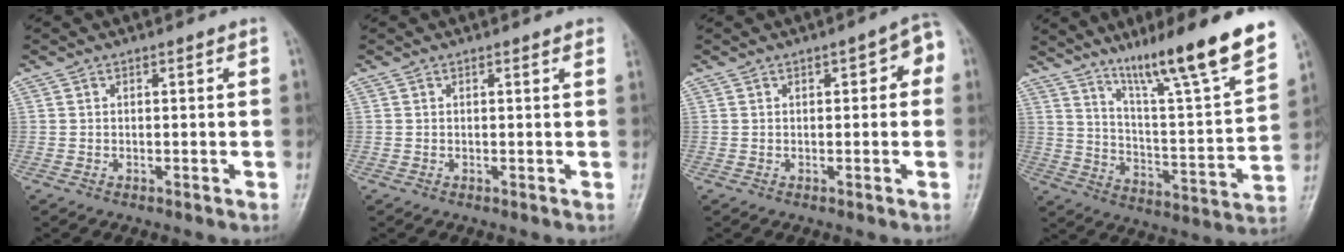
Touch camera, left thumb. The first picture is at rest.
{"total": 1.7, "force": [1.4, 0.4, 1.0], "torque": [-0.008, 0.002, 0.008]}
{"total": 4.5, "force": [1.1, 2.2, 3.8], "torque": [-0.027, 0.012, 0.003]}
{"total": 20.3, "force": [14.3, 1.6, 14.3], "torque": [-0.195, -0.071, 0.234]}